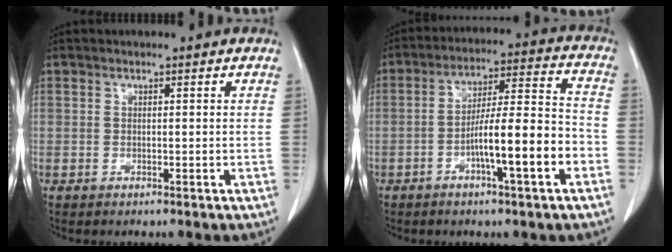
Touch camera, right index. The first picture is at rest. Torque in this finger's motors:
{"motor_torque": [1.10, -0.16, 0.36, 0.11]}